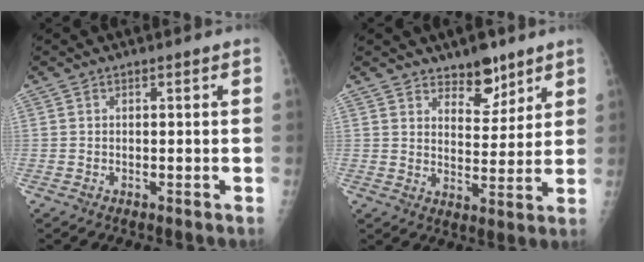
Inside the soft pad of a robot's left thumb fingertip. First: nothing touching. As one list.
[{"total": 7.2, "force": [5.4, 3.6, 3.1], "torque": [-0.016, -0.041, 0.087]}]